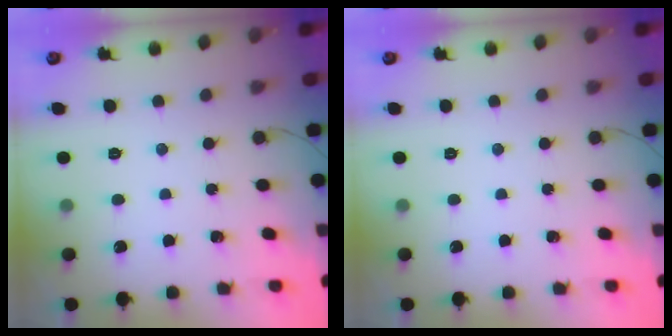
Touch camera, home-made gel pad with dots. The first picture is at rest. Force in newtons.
{"total": 0.0}